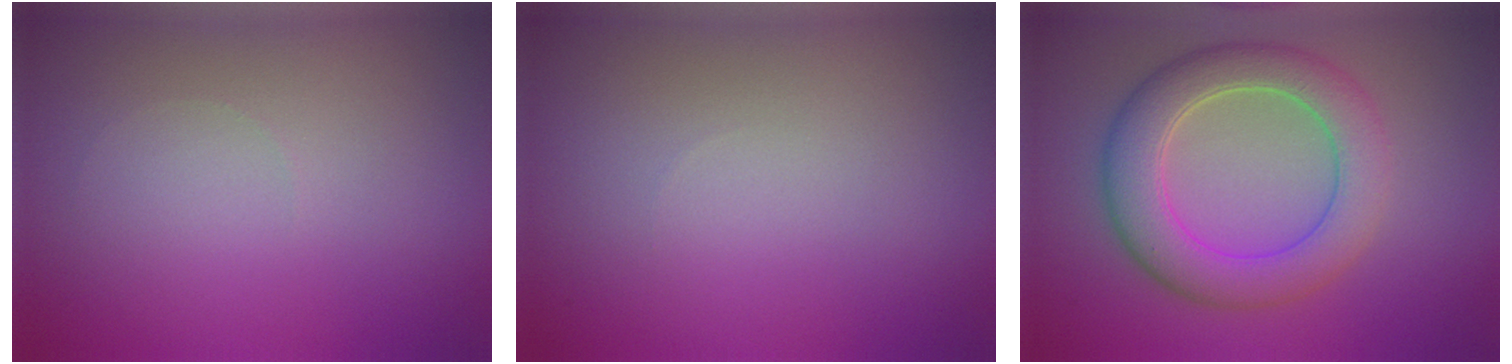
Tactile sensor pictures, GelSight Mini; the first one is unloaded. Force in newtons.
{"total": 0.0}
{"total": 6.1, "press": 6.1, "slide": 0.5}